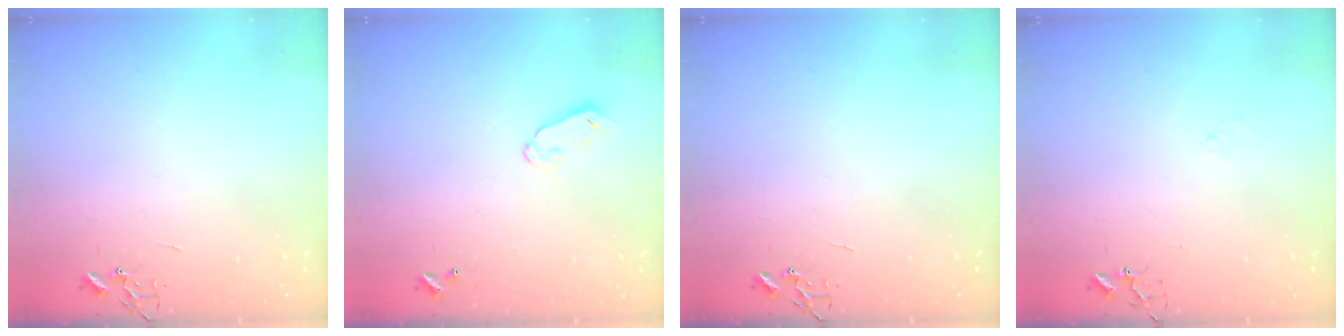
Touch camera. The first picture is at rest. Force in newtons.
{"total": 5.4, "press": 5.4, "slide": 0.5}
{"total": 0.0}
{"total": 5.2, "press": 5.2, "slide": 0.5}